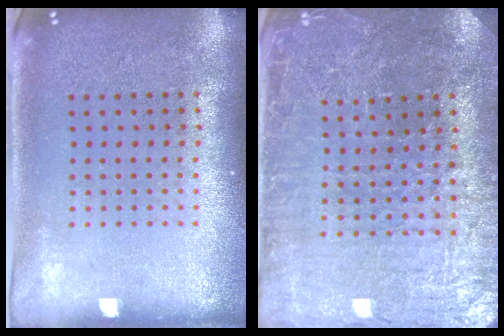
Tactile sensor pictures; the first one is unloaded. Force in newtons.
{"total": 3.3, "press": 3.3, "slide": 0.5}